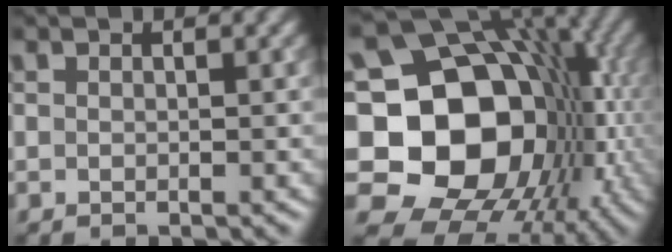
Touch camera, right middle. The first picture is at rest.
{"total": 19.4, "force": [-2.1, 15.0, 12.2], "torque": [-0.197, -0.010, -0.027]}